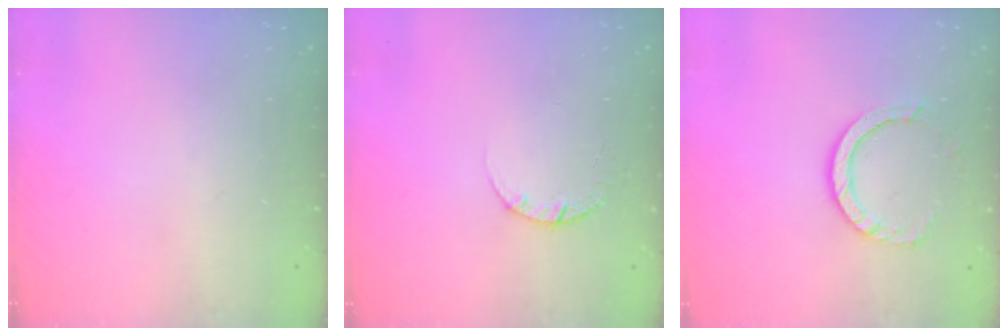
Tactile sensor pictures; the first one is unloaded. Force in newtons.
{"total": 2.4, "press": 2.4, "slide": 0.3}
{"total": 8.6, "press": 8.5, "slide": 1.3}